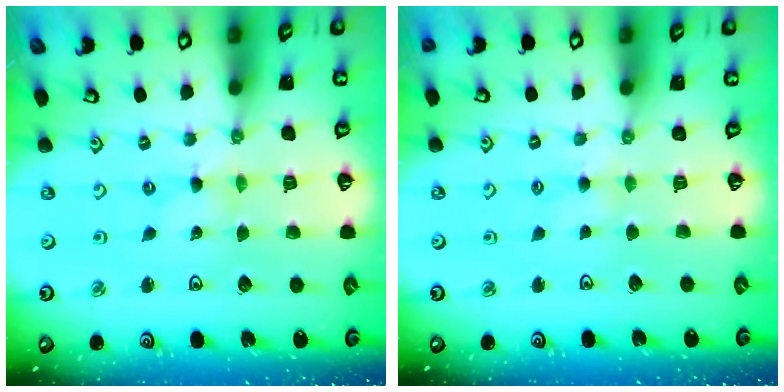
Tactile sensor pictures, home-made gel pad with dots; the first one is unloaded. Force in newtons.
{"total": 2.8, "press": 2.8, "slide": 0.4}